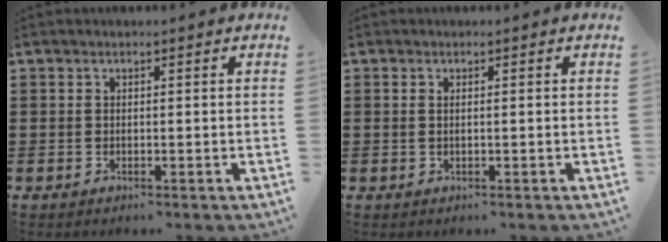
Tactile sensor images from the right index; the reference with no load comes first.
{"total": 0.6, "force": [0.1, 0.0, 0.6], "torque": [-0.012, -0.002, 0.002]}